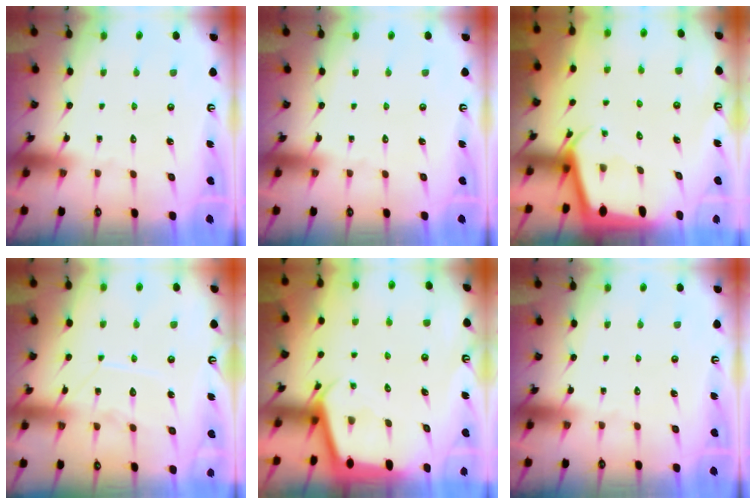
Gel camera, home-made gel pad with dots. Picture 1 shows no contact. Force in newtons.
{"total": 0.0}
{"total": 2.4, "press": 2.4, "slide": 0.1}
{"total": 9.9, "press": 9.9, "slide": 0.8}
{"total": 2.5, "press": 2.5, "slide": 0.1}
{"total": 0.0}